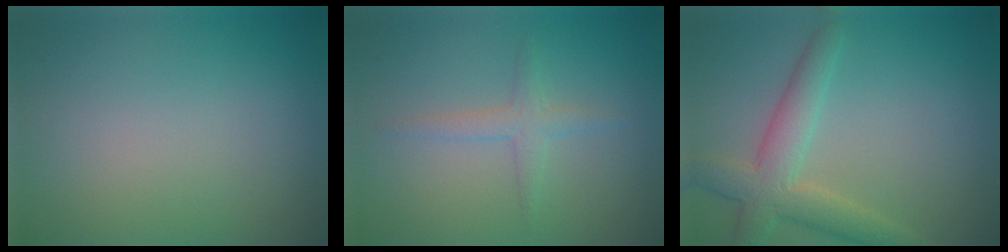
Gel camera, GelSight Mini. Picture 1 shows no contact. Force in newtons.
{"total": 1.6, "press": 1.6, "slide": 0.1}
{"total": 4.8, "press": 4.8, "slide": 0.3}